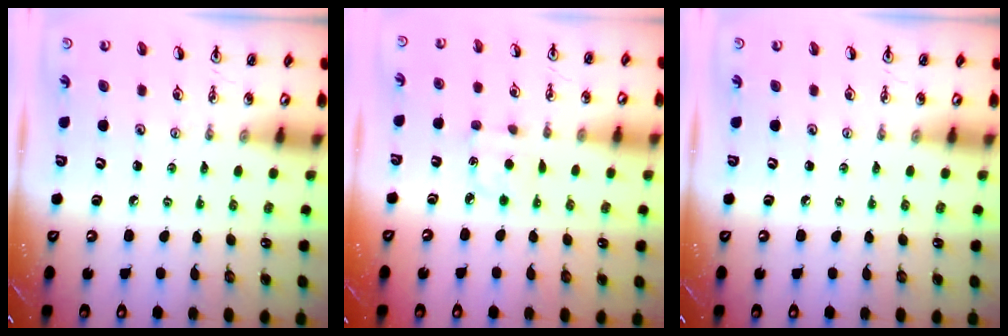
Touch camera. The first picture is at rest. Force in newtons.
{"total": 4.6, "press": 4.5, "slide": 0.5}
{"total": 0.0}